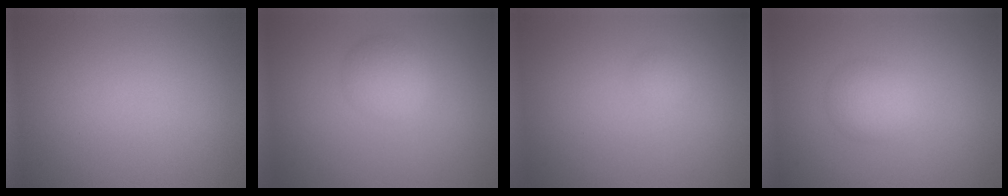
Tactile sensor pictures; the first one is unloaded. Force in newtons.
{"total": 2.6, "press": 2.6, "slide": 0.1}
{"total": 0.7, "press": 0.7, "slide": 0.0}
{"total": 2.2, "press": 2.2, "slide": 0.1}